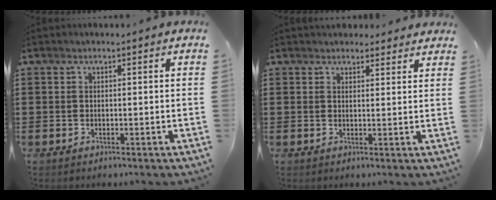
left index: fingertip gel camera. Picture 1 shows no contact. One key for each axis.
{"total": 2.2, "fx": 2.1, "fy": 0.9, "fz": 0.0, "tx": 0.002, "ty": -0.004, "tz": 0.038}